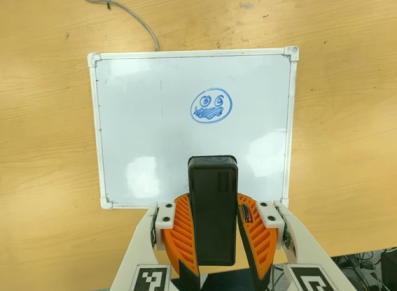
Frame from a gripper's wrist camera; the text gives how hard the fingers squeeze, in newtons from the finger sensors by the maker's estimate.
{"total": 9.6, "left": 7.9, "right": 11.3}